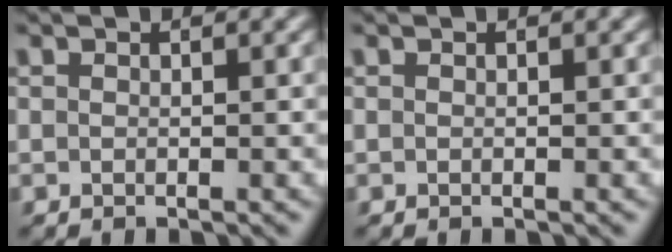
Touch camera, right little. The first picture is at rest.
{"total": 0.0}